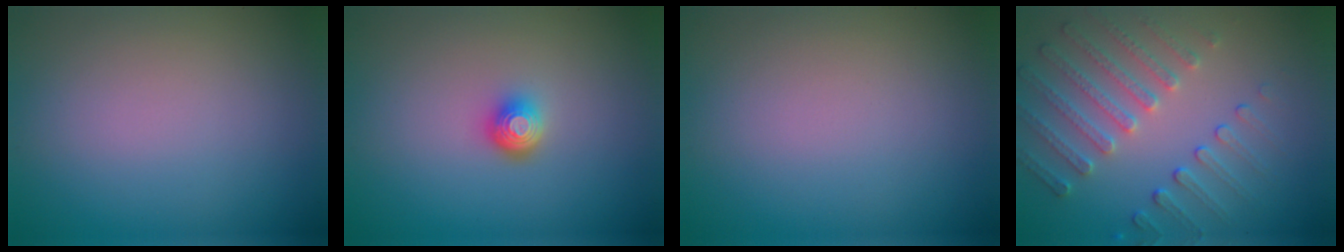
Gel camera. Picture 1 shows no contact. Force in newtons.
{"total": 2.1, "press": 1.5, "slide": 1.5}
{"total": 0.0}
{"total": 4.2, "press": 3.6, "slide": 2.1}